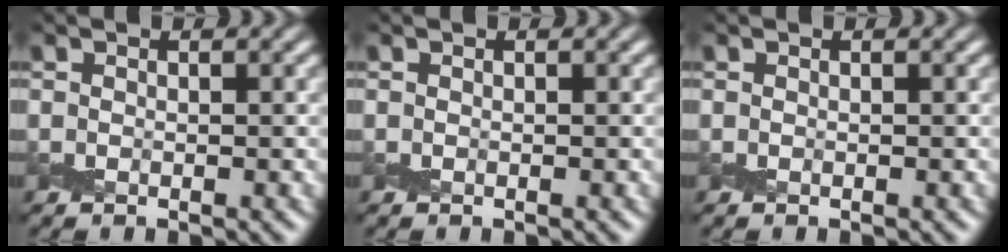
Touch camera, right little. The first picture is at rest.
{"total": 0.0}
{"total": 0.0}